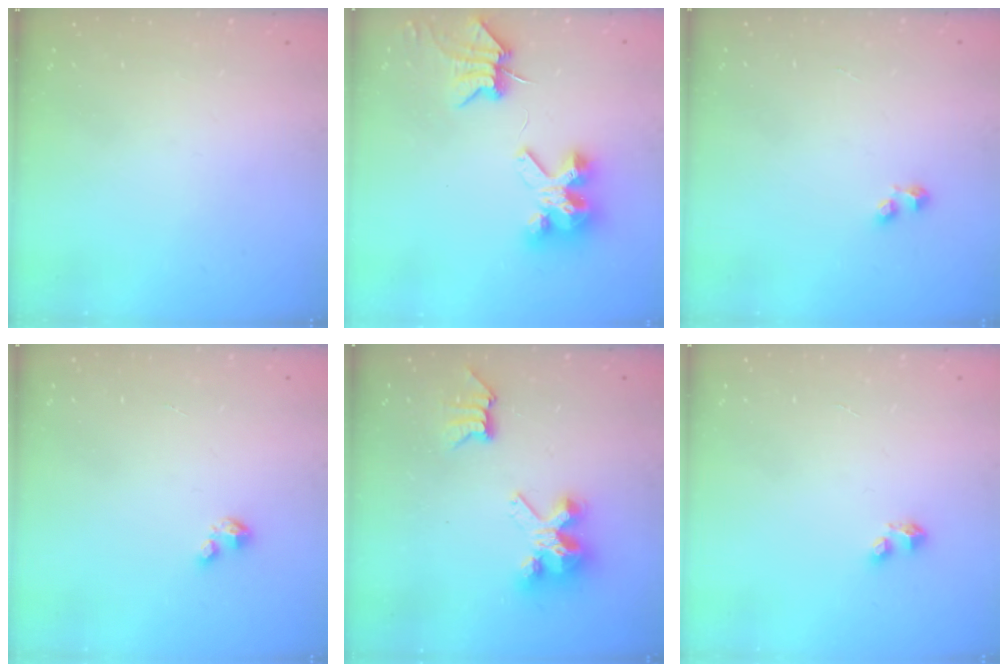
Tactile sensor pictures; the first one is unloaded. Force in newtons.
{"total": 7.0, "press": 7.0, "slide": 0.9}
{"total": 2.4, "press": 2.4, "slide": 0.4}
{"total": 1.2, "press": 1.2, "slide": 0.2}
{"total": 7.6, "press": 7.6, "slide": 0.2}
{"total": 3.5, "press": 3.4, "slide": 0.5}